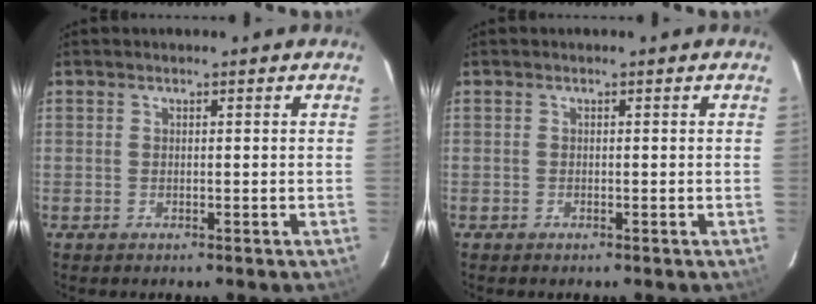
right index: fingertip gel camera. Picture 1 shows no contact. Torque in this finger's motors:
{"motor_torque": [-0.03, -0.01, 0.01, 0.00]}